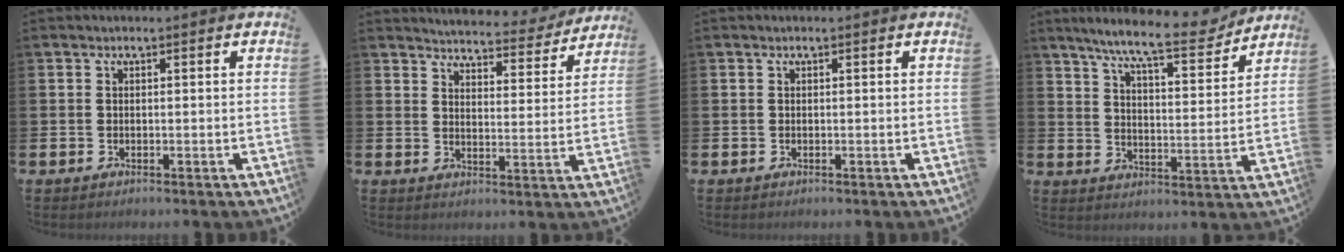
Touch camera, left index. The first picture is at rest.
{"total": 4.6, "force": [4.5, 0.7, 0.2], "torque": [-0.016, -0.042, 0.074]}
{"total": 0.0}
{"total": 9.6, "force": [8.5, 1.0, 4.3], "torque": [-0.101, -0.049, 0.145]}